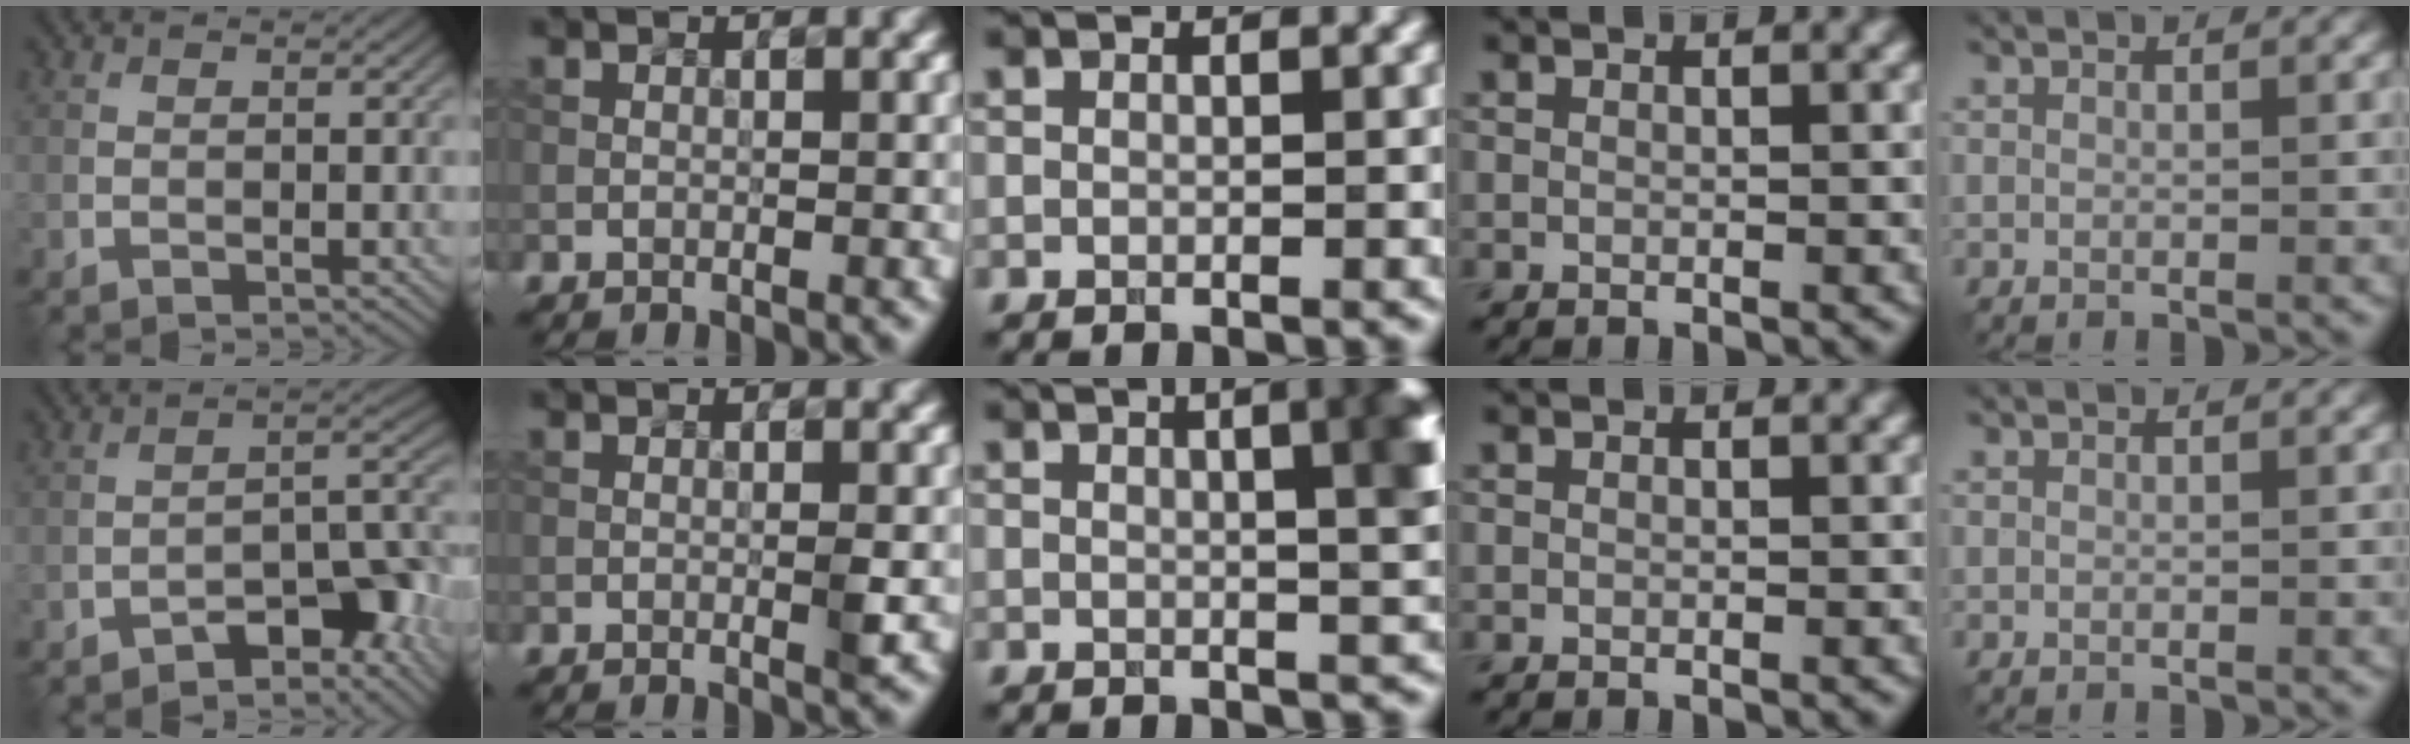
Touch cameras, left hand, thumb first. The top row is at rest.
{"thumb": {"total": 6.7, "force": [-4.6, 2.1, 4.3], "torque": [-0.054, 0.016, -0.079]}, "index": {"total": 1.2, "force": [-0.1, 0.1, 1.2], "torque": [-0.021, -0.001, -0.001]}, "middle": {"total": 8.7, "force": [2.5, 3.5, 7.6], "torque": [-0.030, 0.041, 0.011]}}